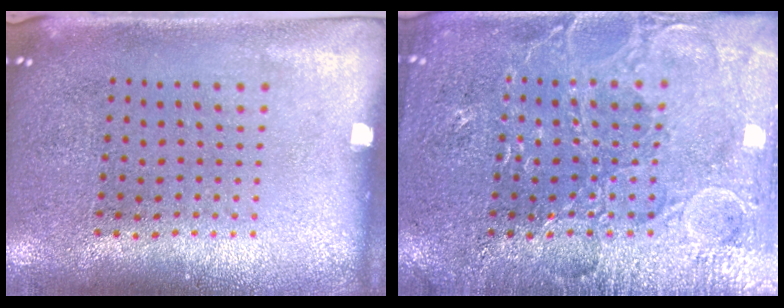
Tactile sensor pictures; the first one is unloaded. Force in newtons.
{"total": 5.1, "press": 5.0, "slide": 0.7}